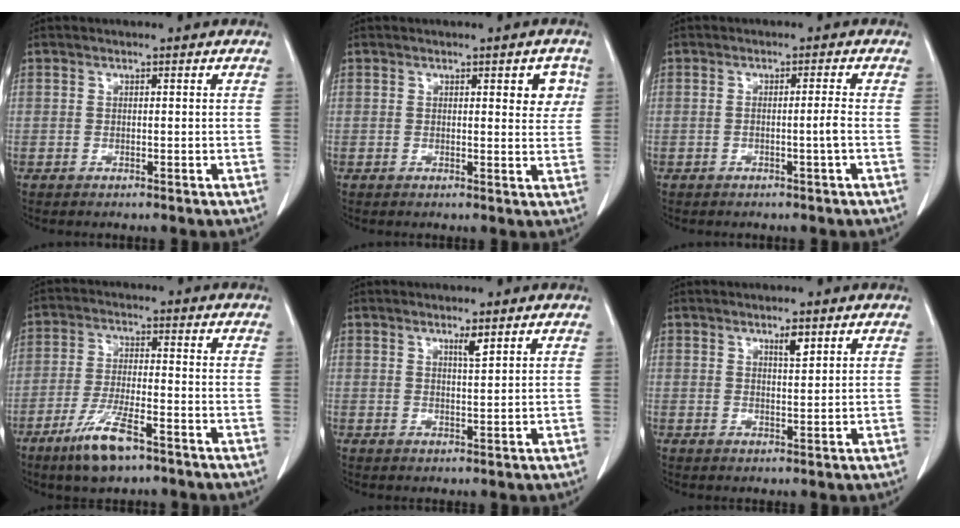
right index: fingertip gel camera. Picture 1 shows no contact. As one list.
[{"total": 3.8, "force": [1.4, 1.4, 3.2], "torque": [-0.033, 0.000, 0.013]}, {"total": 1.8, "force": [-0.5, -0.6, 1.6], "torque": [-0.025, 0.000, -0.007]}, {"total": 8.1, "force": [-5.3, 1.5, 6.0], "torque": [-0.124, -0.014, -0.094]}, {"total": 2.0, "force": [1.3, 0.0, 1.4], "torque": [-0.030, -0.005, 0.023]}, {"total": 2.2, "force": [1.5, 0.3, 1.7], "torque": [-0.033, -0.004, 0.025]}]